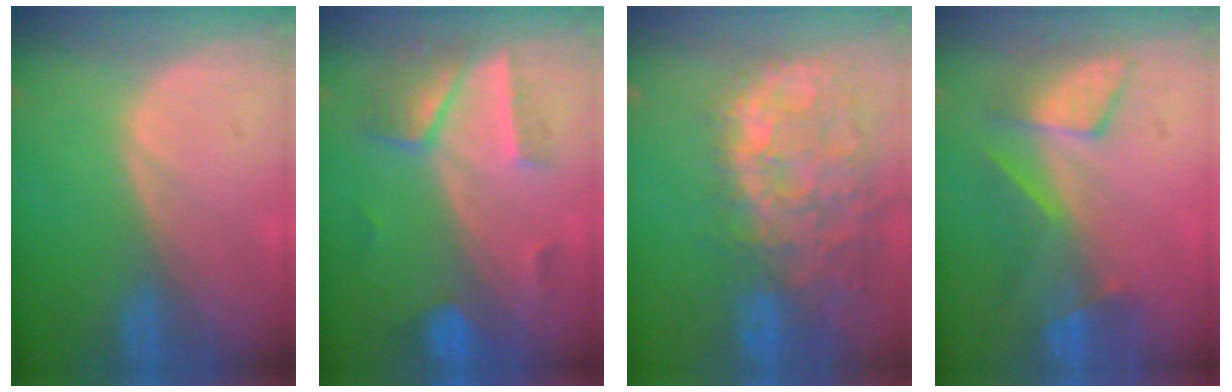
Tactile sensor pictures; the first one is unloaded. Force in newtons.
{"total": 7.2, "press": 6.3, "slide": 3.4}
{"total": 14.6, "press": 11.8, "slide": 8.7}
{"total": 7.3, "press": 7.0, "slide": 2.2}